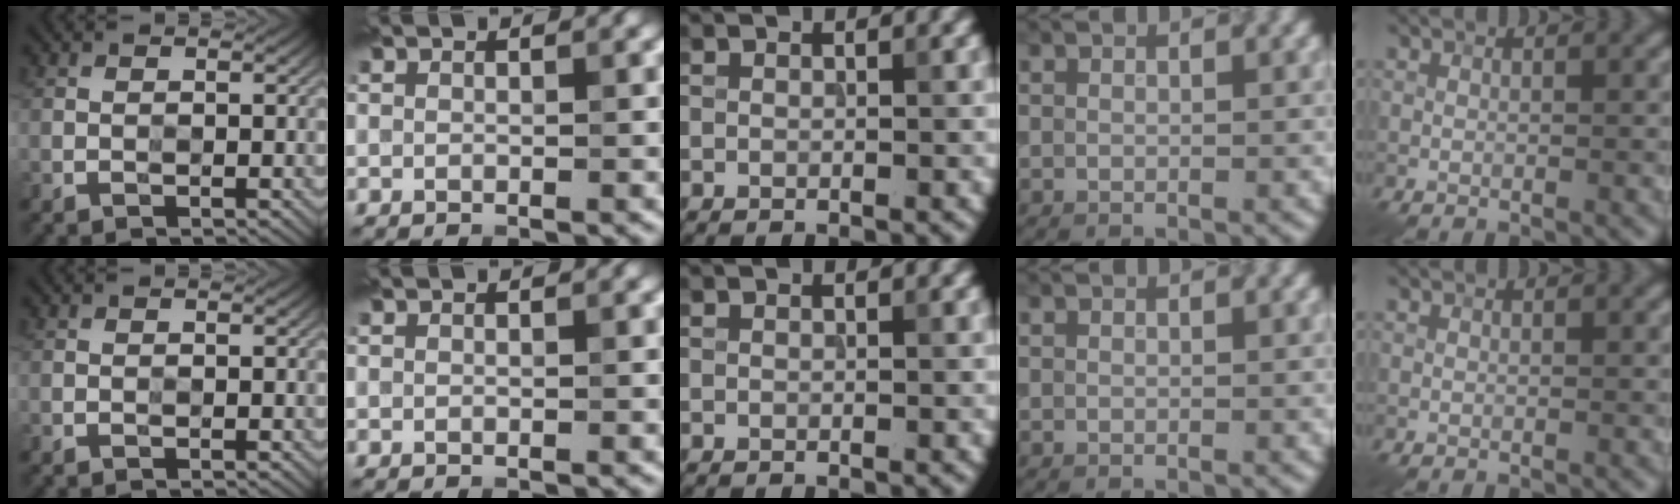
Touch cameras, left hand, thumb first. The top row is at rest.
{}